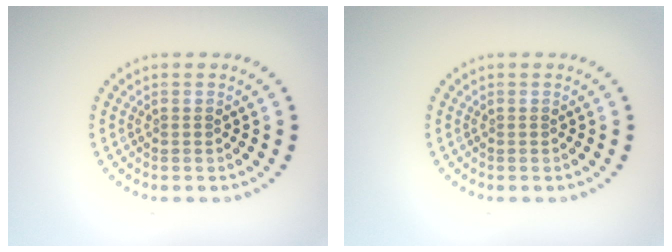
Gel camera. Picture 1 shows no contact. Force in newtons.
{"total": 0.0}